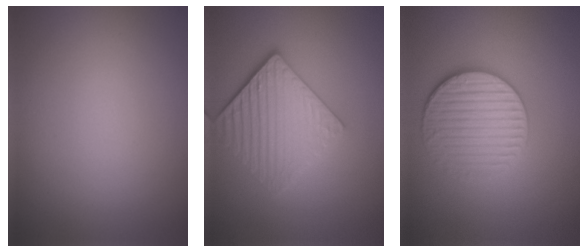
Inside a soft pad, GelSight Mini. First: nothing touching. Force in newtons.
{"total": 5.0, "press": 4.0, "slide": 3.0}
{"total": 4.0, "press": 3.4, "slide": 2.0}